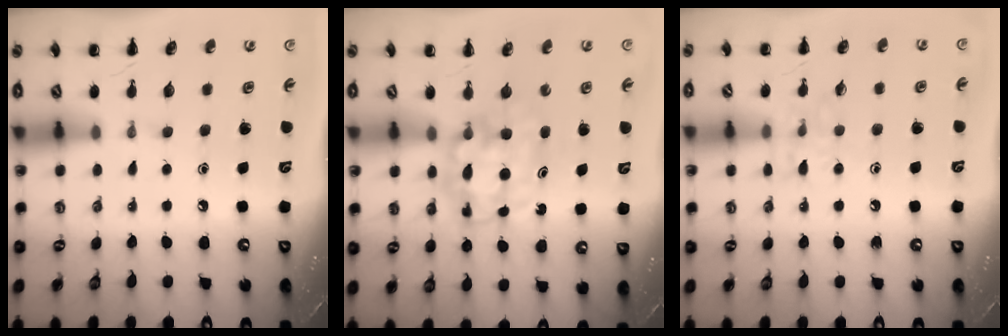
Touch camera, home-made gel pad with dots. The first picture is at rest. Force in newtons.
{"total": 5.7, "press": 5.6, "slide": 0.9}
{"total": 7.1, "press": 7.0, "slide": 0.9}